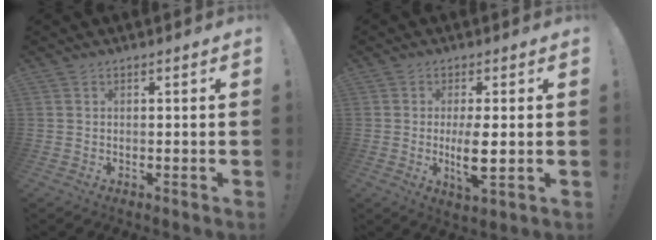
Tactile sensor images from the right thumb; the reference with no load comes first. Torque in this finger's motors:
{"motor_torque": [0.91, 1.37, 0.05, 0.01, 0.02]}